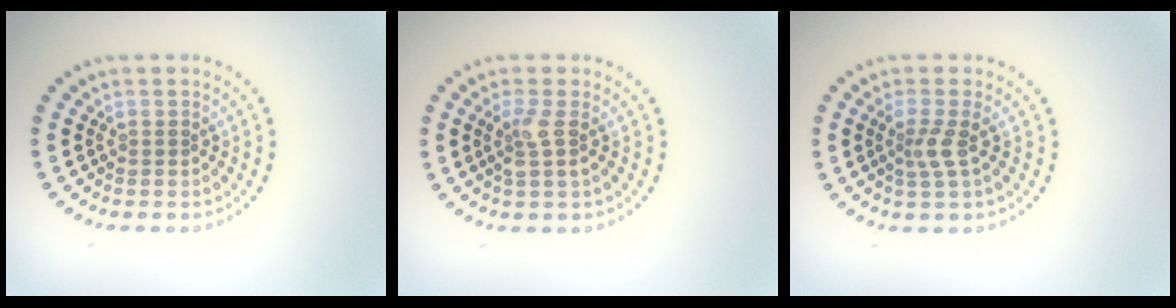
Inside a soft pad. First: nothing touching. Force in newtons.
{"total": 1.9, "press": 1.5, "slide": 1.2}
{"total": 2.0, "press": 1.5, "slide": 1.4}